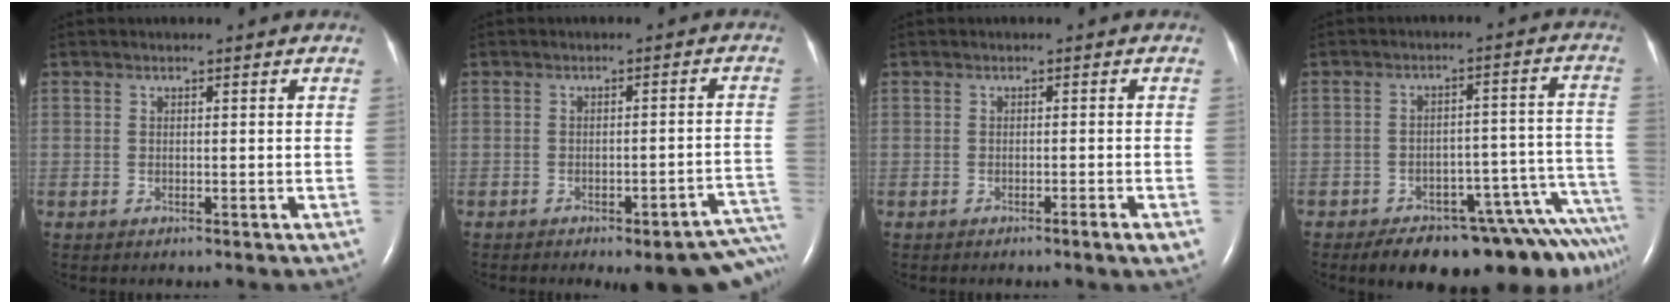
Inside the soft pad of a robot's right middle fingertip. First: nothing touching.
{"total": 14.2, "force": [-12.2, 2.6, 6.8], "torque": [-0.006, 0.025, -0.132]}
{"total": 1.8, "force": [-1.0, -0.3, 1.4], "torque": [-0.022, -0.003, -0.014]}
{"total": 16.9, "force": [-13.6, 4.3, 9.0], "torque": [-0.040, 0.040, -0.175]}